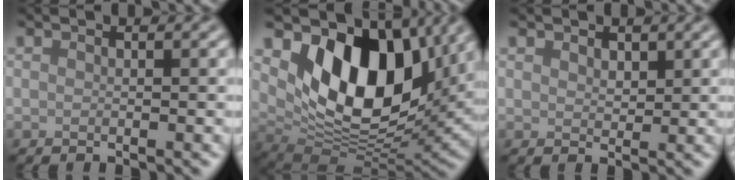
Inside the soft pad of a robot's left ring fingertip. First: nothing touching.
{"total": 11.6, "force": [4.0, 7.0, 8.4], "torque": [-0.123, -0.025, 0.074]}
{"total": 1.3, "force": [1.0, 0.7, 0.5], "torque": [-0.008, -0.003, 0.020]}